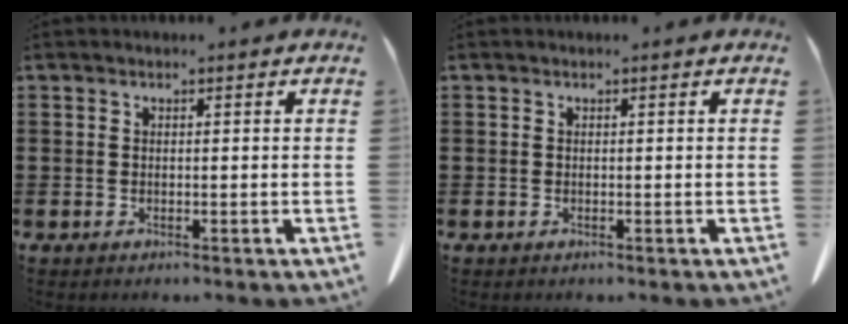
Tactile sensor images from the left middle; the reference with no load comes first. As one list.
[{"total": 0.0}]